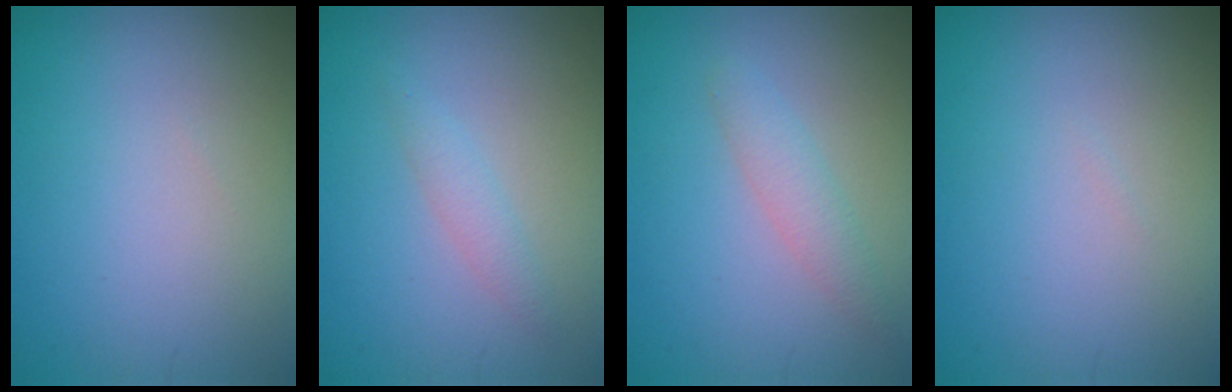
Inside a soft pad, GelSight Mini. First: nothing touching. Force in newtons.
{"total": 1.3, "press": 1.3, "slide": 0.0}
{"total": 2.0, "press": 2.0, "slide": 0.1}
{"total": 0.0}